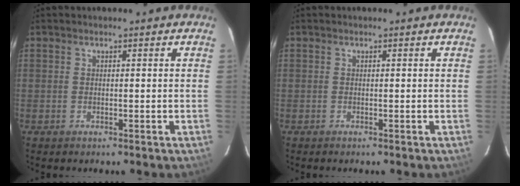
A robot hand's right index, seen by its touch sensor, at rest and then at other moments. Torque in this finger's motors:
{"motor_torque": [0.05, -0.04, 0.03, 0.01]}